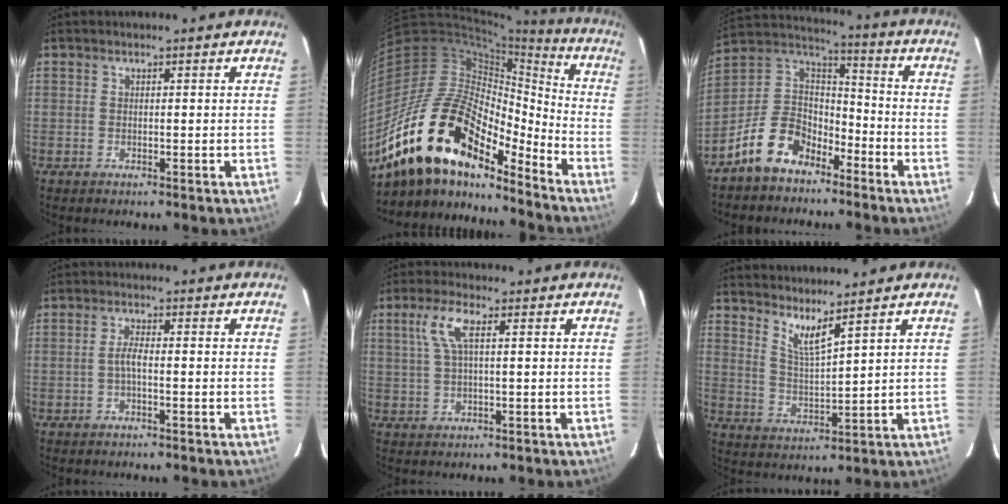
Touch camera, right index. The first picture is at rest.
{"total": 24.1, "force": [-17.1, 9.2, 14.2], "torque": [-0.255, -0.017, -0.319]}
{"total": 13.7, "force": [-9.0, 7.9, 6.6], "torque": [-0.159, 0.036, -0.160]}
{"total": 2.0, "force": [-0.7, 0.2, 1.9], "torque": [-0.040, 0.005, -0.016]}
{"total": 5.4, "force": [1.7, 1.3, 5.0], "torque": [-0.103, 0.008, 0.035]}
{"total": 5.4, "force": [4.4, 0.0, 3.2], "torque": [-0.061, -0.012, 0.082]}